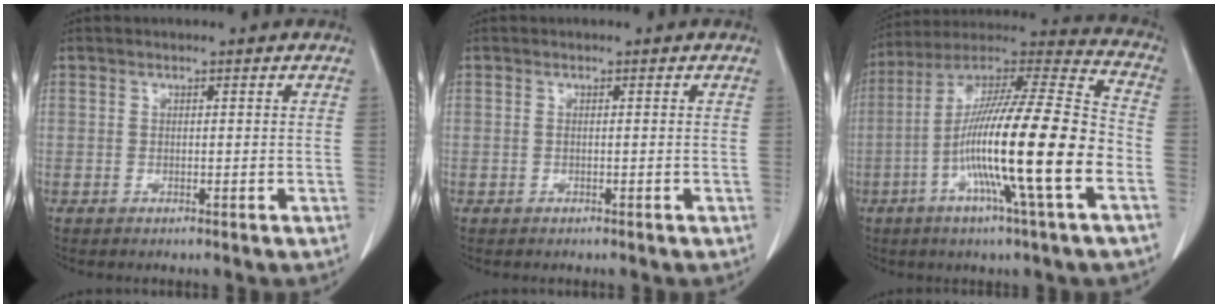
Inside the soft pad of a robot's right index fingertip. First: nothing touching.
{"total": 0.0}
{"total": 22.1, "force": [-5.9, 0.3, 21.3], "torque": [-0.372, -0.012, -0.110]}